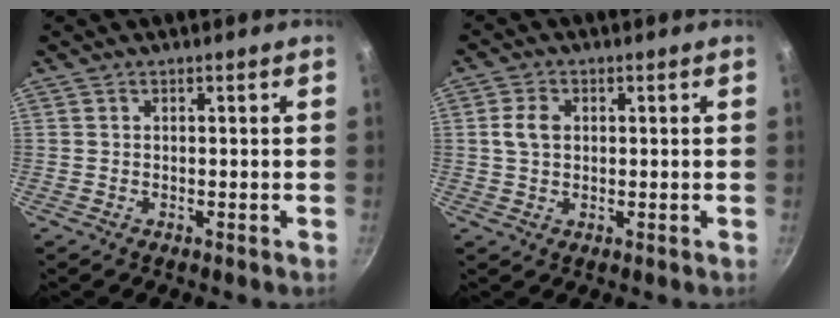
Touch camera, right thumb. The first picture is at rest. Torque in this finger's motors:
{"motor_torque": [-0.42, 0.42, 0.55, -0.07, 0.20]}